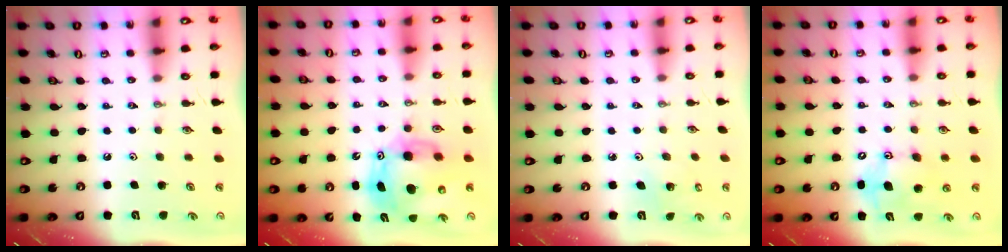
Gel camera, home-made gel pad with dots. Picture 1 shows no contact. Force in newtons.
{"total": 13.8, "press": 13.7, "slide": 1.6}
{"total": 2.0, "press": 2.0, "slide": 0.1}
{"total": 12.0, "press": 11.7, "slide": 2.5}